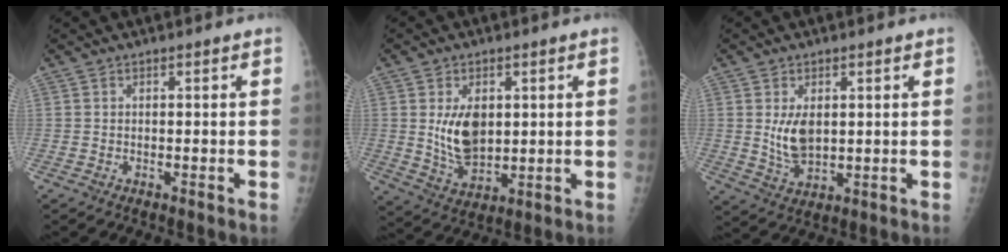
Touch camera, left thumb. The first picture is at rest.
{"total": 9.2, "force": [1.5, 5.9, 6.8], "torque": [-0.096, -0.020, 0.044]}
{"total": 6.3, "force": [1.2, 3.8, 4.9], "torque": [-0.076, -0.016, 0.032]}